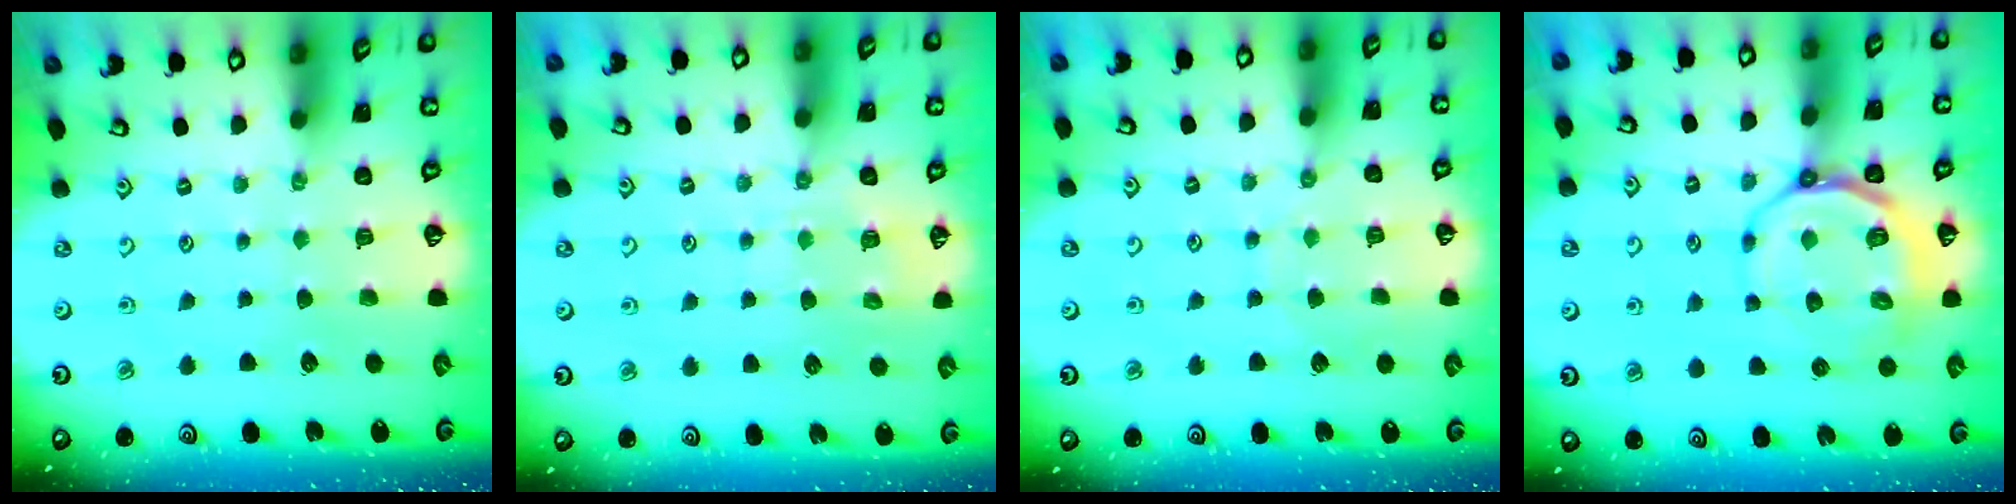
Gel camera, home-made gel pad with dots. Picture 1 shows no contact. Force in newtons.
{"total": 5.4, "press": 5.4, "slide": 0.8}
{"total": 6.3, "press": 6.2, "slide": 0.6}
{"total": 11.7, "press": 11.4, "slide": 2.9}